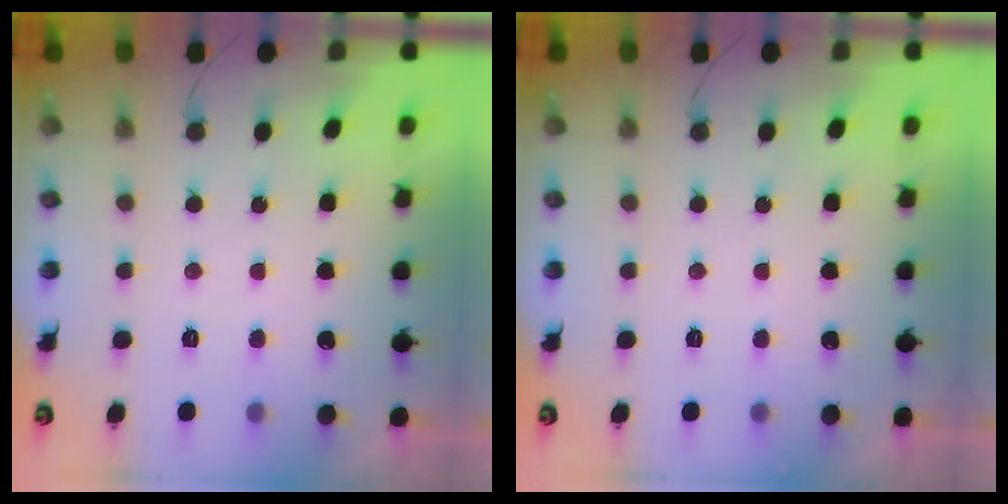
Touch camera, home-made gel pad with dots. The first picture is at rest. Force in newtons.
{"total": 0.0}